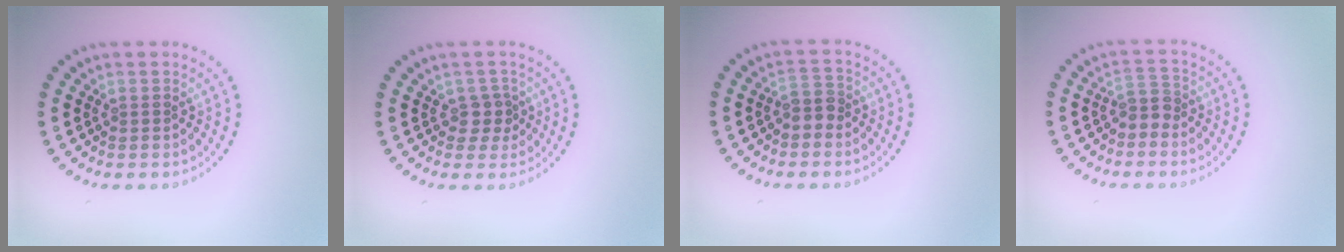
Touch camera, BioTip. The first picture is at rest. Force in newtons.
{"total": 1.8, "press": 1.4, "slide": 1.0}
{"total": 1.7, "press": 1.5, "slide": 0.9}
{"total": 1.9, "press": 1.5, "slide": 1.2}